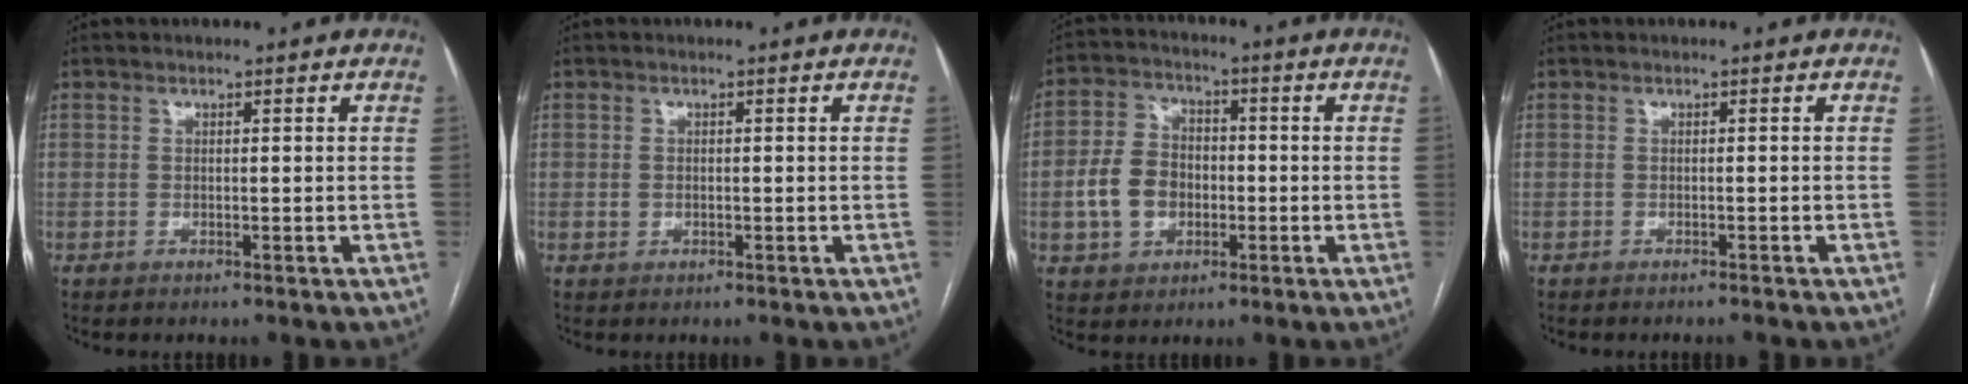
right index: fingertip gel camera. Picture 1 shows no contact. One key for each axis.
{"total": 1.1, "fx": -0.2, "fy": 0.9, "fz": 0.6, "tx": -0.012, "ty": 0.000, "tz": 0.000}
{"total": 8.6, "fx": -1.6, "fy": 6.5, "fz": 5.4, "tx": -0.123, "ty": 0.023, "tz": -0.025}
{"total": 1.0, "fx": -0.9, "fy": -0.2, "fz": 0.2, "tx": -0.006, "ty": -0.001, "tz": -0.011}